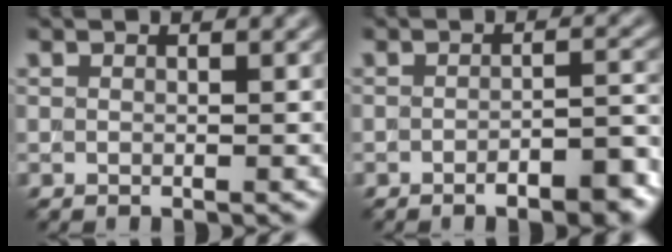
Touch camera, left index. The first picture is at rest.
{"total": 4.5, "force": [-2.7, 1.2, 3.4], "torque": [-0.042, 0.003, -0.035]}